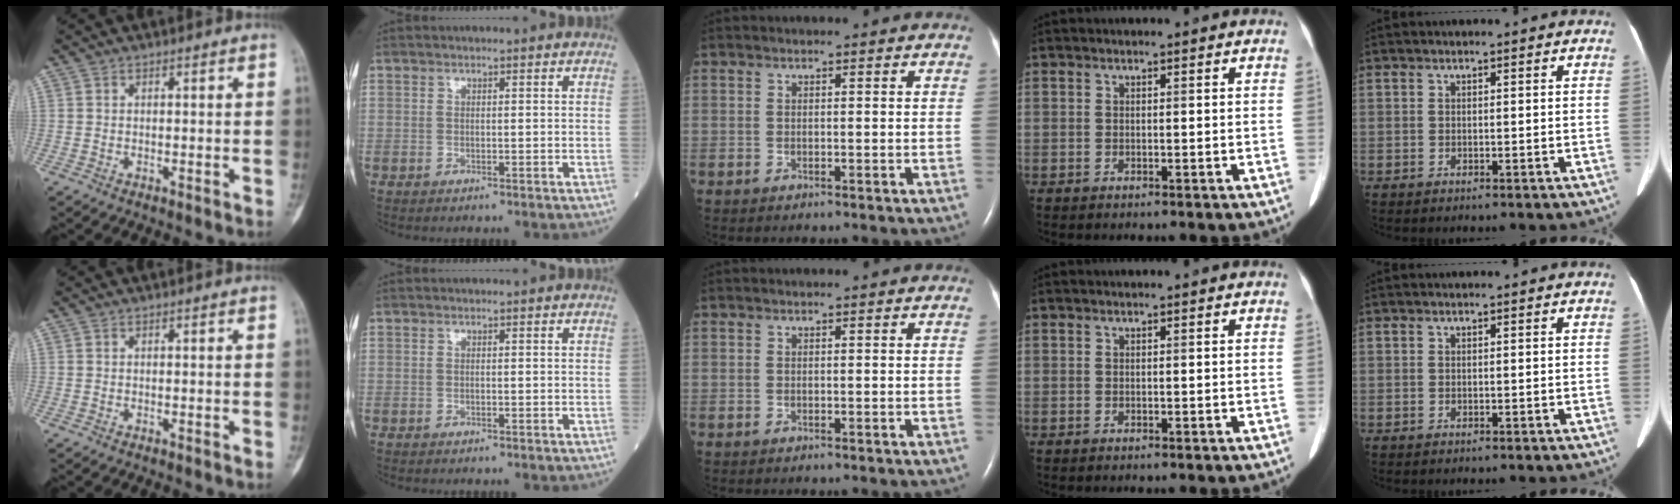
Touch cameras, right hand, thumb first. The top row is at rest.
{}